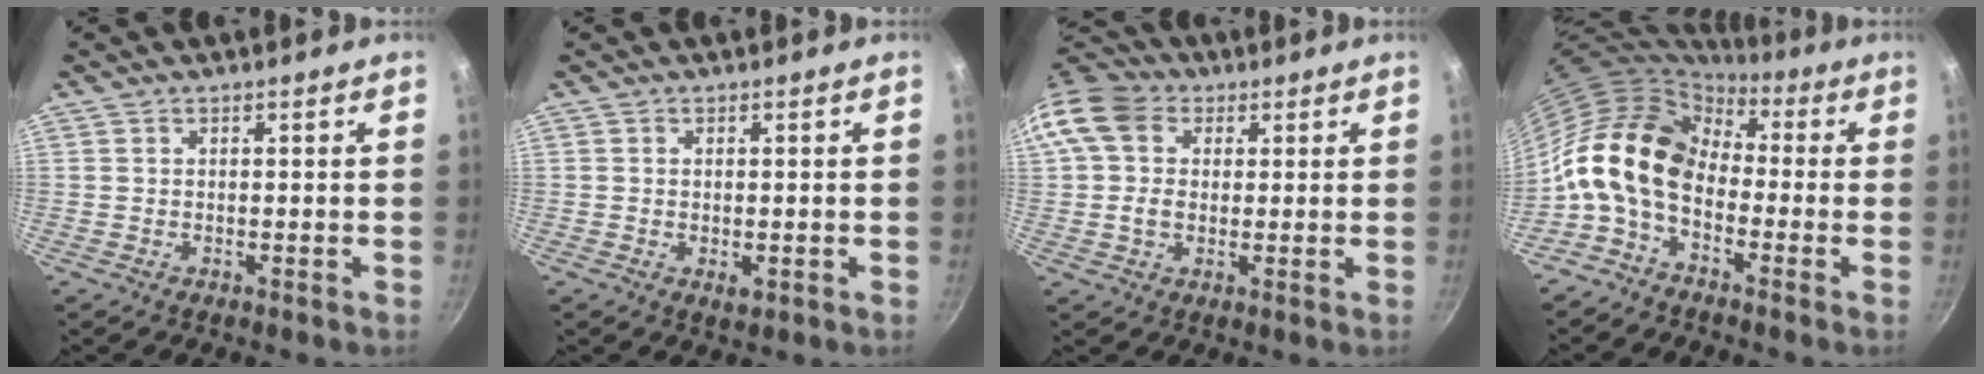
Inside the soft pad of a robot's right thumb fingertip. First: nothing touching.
{"total": 1.8, "force": [-0.3, 1.1, 1.3], "torque": [-0.021, -0.005, -0.004]}
{"total": 11.1, "force": [2.5, 8.8, 6.3], "torque": [-0.109, 0.015, 0.032]}
{"total": 14.0, "force": [-1.4, 9.4, 10.3], "torque": [-0.174, 0.036, -0.050]}